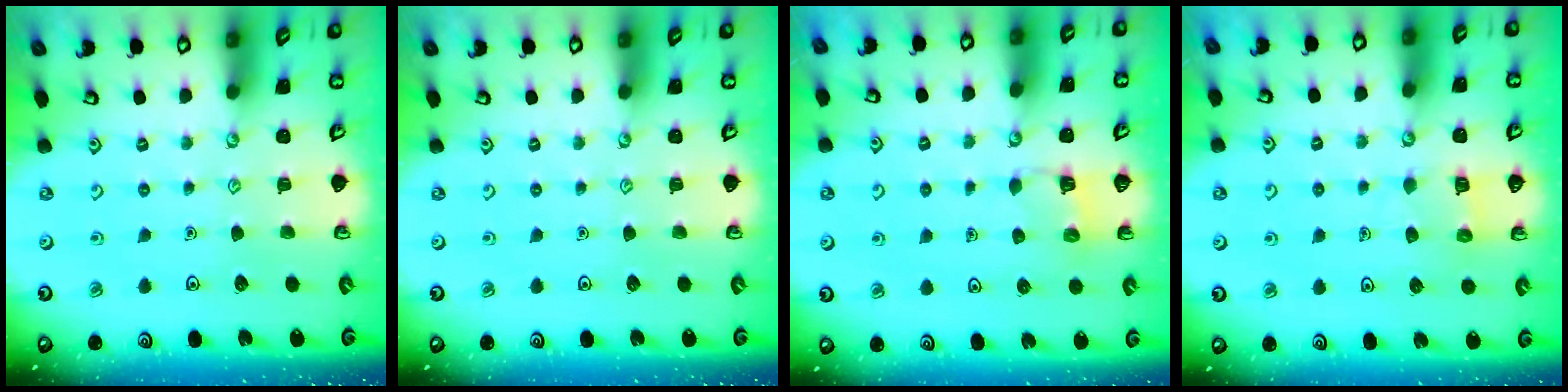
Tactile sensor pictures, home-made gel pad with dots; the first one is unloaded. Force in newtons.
{"total": 0.0}
{"total": 3.8, "press": 3.8, "slide": 0.3}
{"total": 5.5, "press": 5.5, "slide": 0.6}